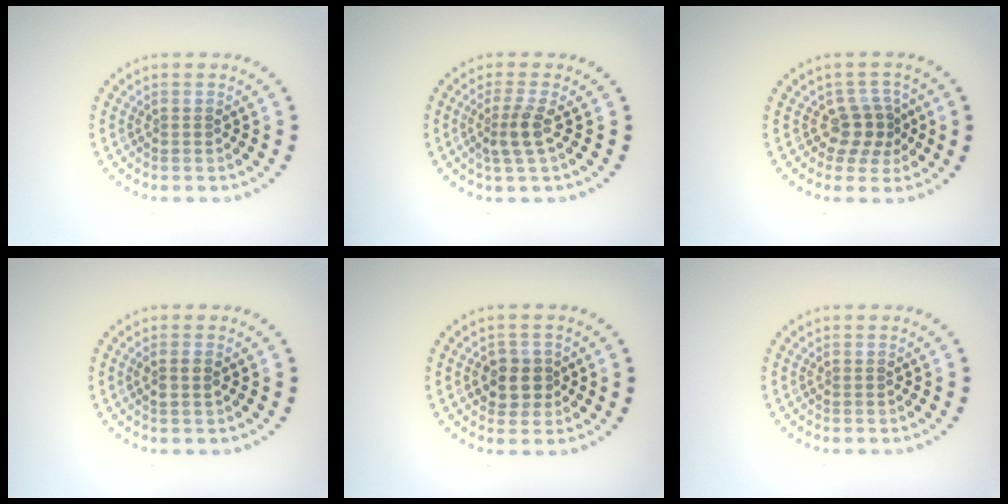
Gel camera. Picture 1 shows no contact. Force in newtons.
{"total": 2.3, "press": 1.7, "slide": 1.6}
{"total": 2.8, "press": 2.2, "slide": 1.7}
{"total": 1.1, "press": 1.1, "slide": 0.3}
{"total": 2.6, "press": 2.4, "slide": 0.8}
{"total": 0.0}